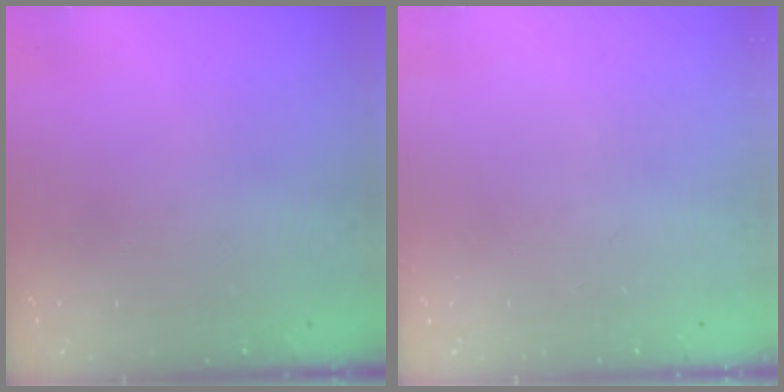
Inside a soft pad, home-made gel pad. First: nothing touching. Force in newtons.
{"total": 0.0}